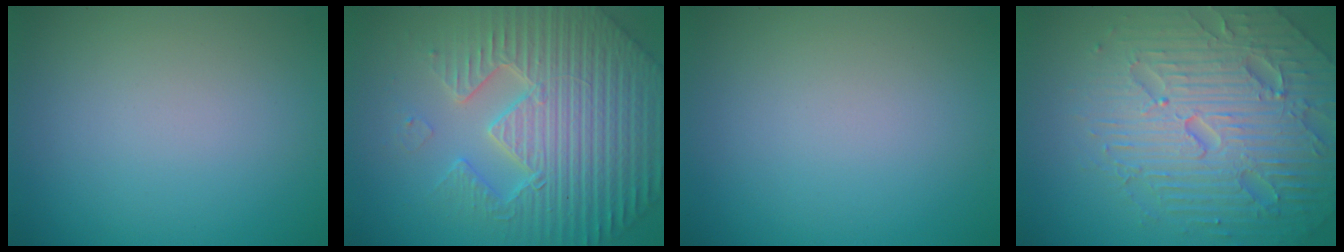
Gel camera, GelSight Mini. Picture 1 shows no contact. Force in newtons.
{"total": 7.1, "press": 6.9, "slide": 1.8}
{"total": 0.0}
{"total": 7.4, "press": 7.3, "slide": 1.6}